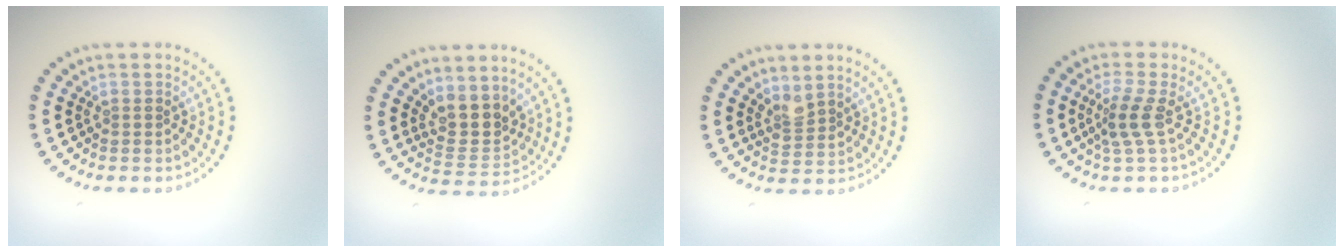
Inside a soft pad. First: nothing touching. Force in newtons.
{"total": 3.7, "press": 3.1, "slide": 2.0}
{"total": 1.8, "press": 1.5, "slide": 1.1}
{"total": 2.3, "press": 1.7, "slide": 1.4}